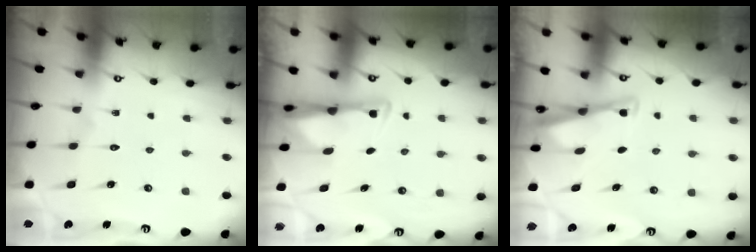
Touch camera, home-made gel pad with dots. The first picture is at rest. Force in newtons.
{"total": 3.0, "press": 3.0, "slide": 0.5}
{"total": 3.3, "press": 3.3, "slide": 0.3}